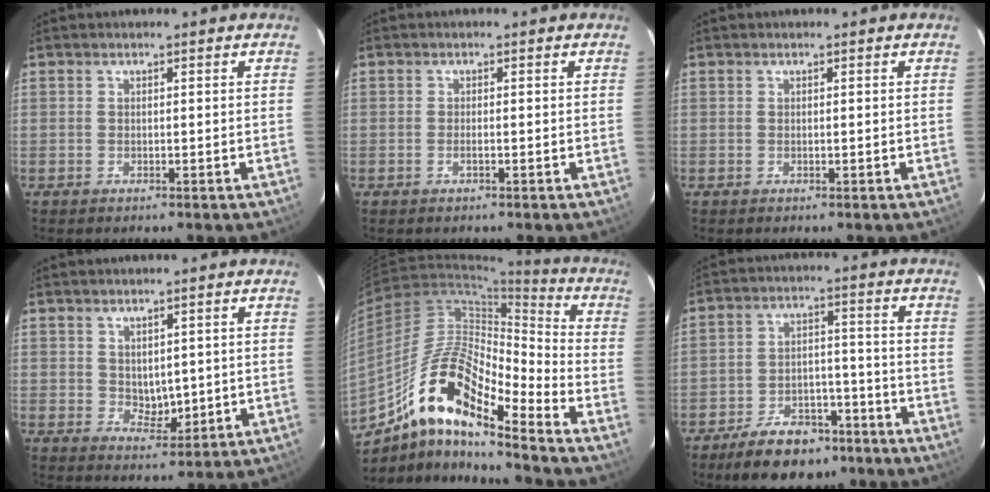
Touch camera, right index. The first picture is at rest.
{"total": 1.1, "force": [-0.4, 0.3, 0.9], "torque": [-0.022, 0.000, -0.008]}
{"total": 0.0}
{"total": 1.5, "force": [0.0, 1.0, 1.2], "torque": [-0.025, -0.002, 0.005]}
{"total": 18.2, "force": [-10.8, 4.6, 13.8], "torque": [-0.259, 0.030, -0.186]}
{"total": 12.2, "force": [-8.9, 5.8, 5.9], "torque": [-0.095, 0.013, -0.145]}